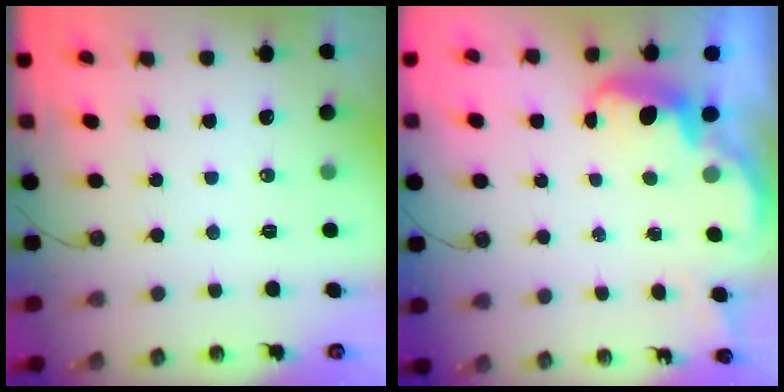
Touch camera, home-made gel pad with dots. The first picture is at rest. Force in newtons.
{"total": 2.7, "press": 2.7, "slide": 0.7}